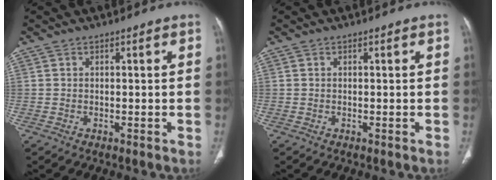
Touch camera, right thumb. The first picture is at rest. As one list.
[{"total": 0.0}]